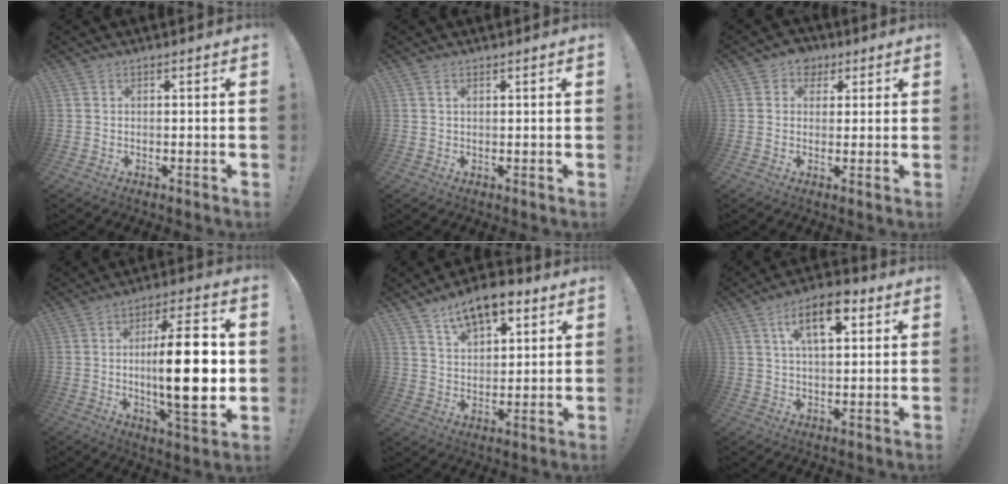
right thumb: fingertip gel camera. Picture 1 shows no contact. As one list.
[{"total": 1.1, "force": [0.7, 0.5, 0.7], "torque": [-0.012, 0.001, 0.012]}, {"total": 5.5, "force": [2.5, 4.7, 1.3], "torque": [-0.012, -0.012, 0.046]}, {"total": 20.0, "force": [0.2, 5.4, 19.2], "torque": [-0.311, -0.007, -0.005]}, {"total": 11.4, "force": [8.0, 5.7, 5.8], "torque": [-0.086, -0.044, 0.147]}, {"total": 11.6, "force": [5.0, 5.5, 8.9], "torque": [-0.135, -0.003, 0.085]}]